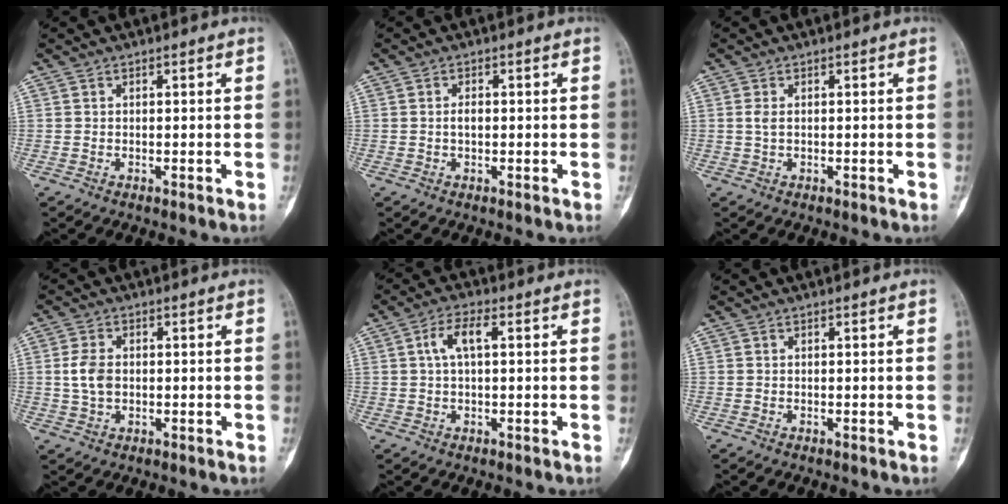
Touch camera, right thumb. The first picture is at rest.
{"total": 1.4, "force": [-0.1, 0.8, 1.2], "torque": [-0.019, 0.003, -0.002]}
{"total": 1.2, "force": [0.1, 0.6, 1.0], "torque": [-0.026, 0.000, 0.003]}
{"total": 4.6, "force": [0.1, 3.1, 3.4], "torque": [-0.068, 0.005, 0.002]}
{"total": 4.9, "force": [1.1, 2.0, 4.4], "torque": [-0.091, 0.016, 0.019]}
{"total": 0.0}